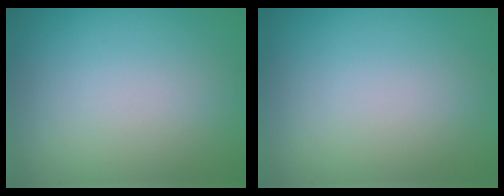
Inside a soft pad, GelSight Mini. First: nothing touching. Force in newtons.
{"total": 0.0}